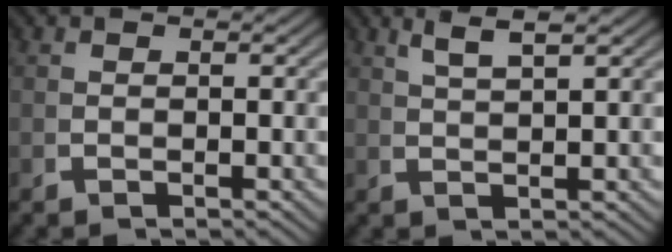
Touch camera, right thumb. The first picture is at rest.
{"total": 3.6, "force": [3.0, 0.0, 2.1], "torque": [-0.023, 0.016, 0.056]}